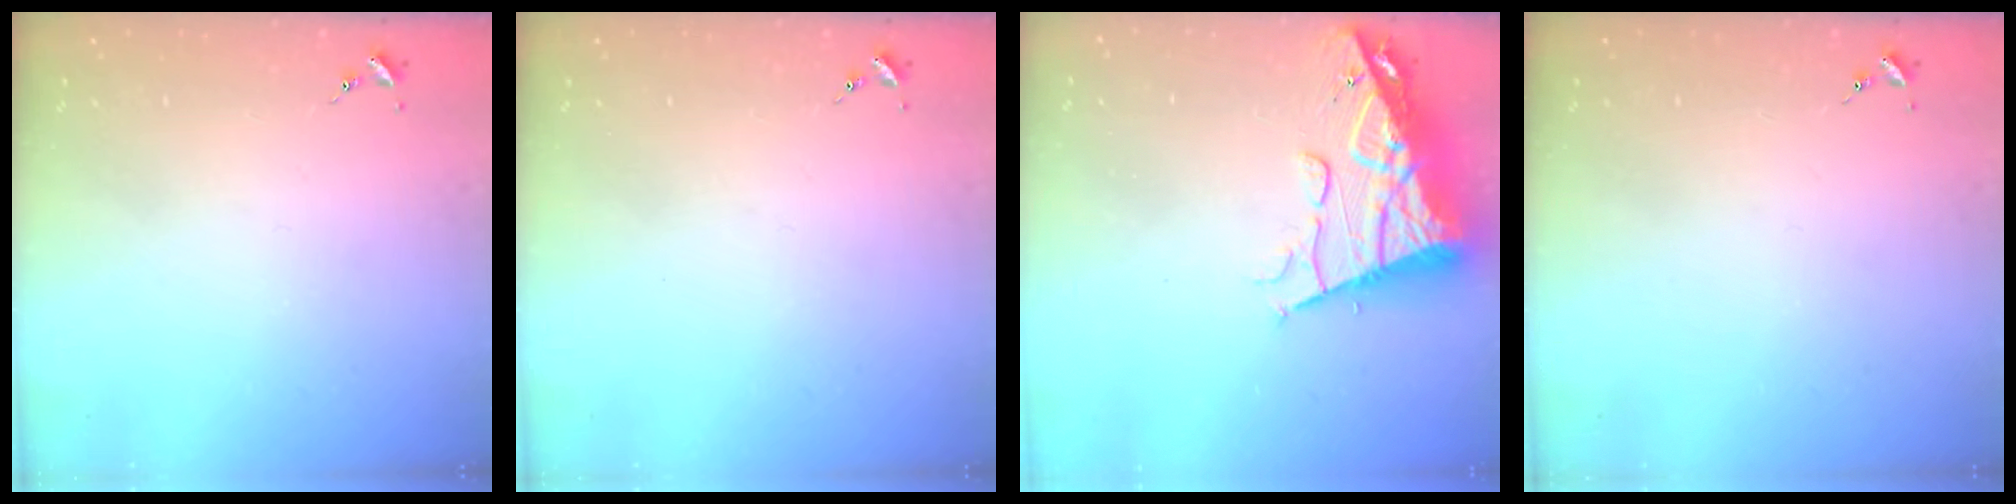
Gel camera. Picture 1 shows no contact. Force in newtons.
{"total": 0.0}
{"total": 15.2, "press": 15.1, "slide": 1.8}
{"total": 0.0}